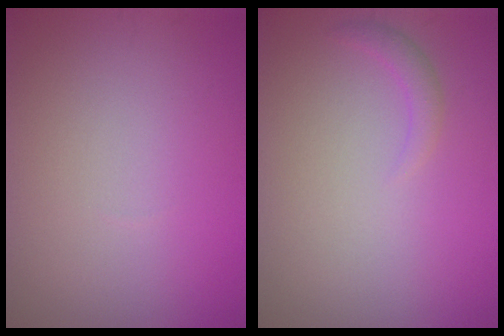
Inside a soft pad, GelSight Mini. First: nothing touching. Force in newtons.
{"total": 1.2, "press": 1.2, "slide": 0.2}